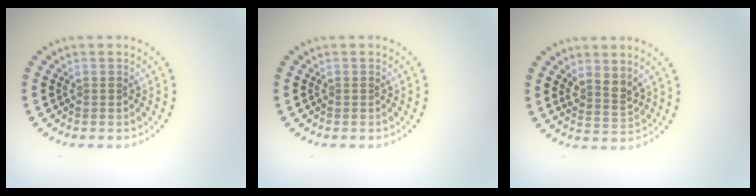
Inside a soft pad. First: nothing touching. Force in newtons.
{"total": 0.0}
{"total": 2.2, "press": 1.7, "slide": 1.4}